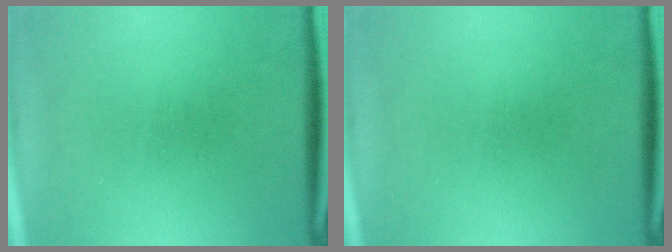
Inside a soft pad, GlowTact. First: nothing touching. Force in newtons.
{"total": 0.0}